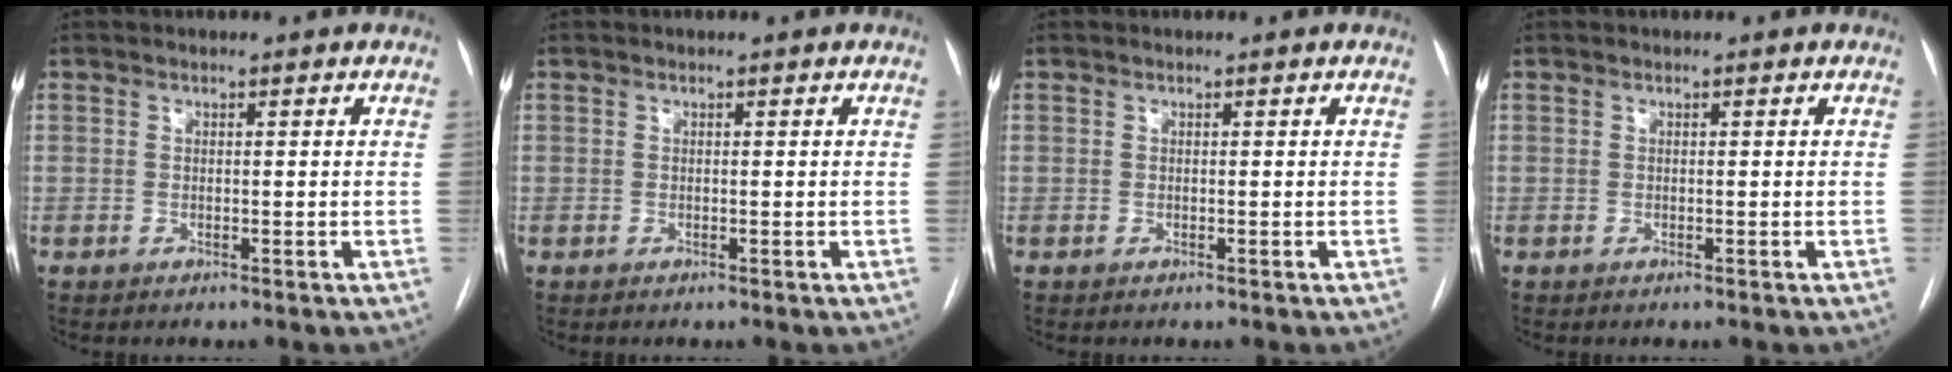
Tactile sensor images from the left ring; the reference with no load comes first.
{"total": 0.0}
{"total": 0.0}
{"total": 0.0}